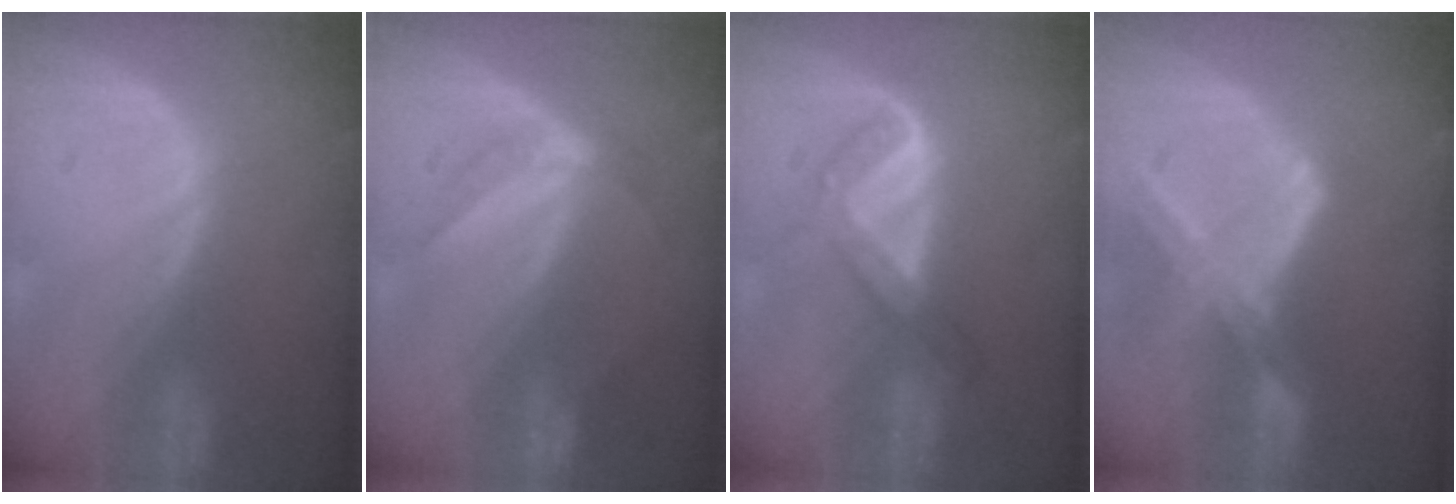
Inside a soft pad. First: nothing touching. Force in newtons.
{"total": 4.7, "press": 4.2, "slide": 2.1}
{"total": 5.2, "press": 5.0, "slide": 1.5}
{"total": 8.3, "press": 7.3, "slide": 4.0}